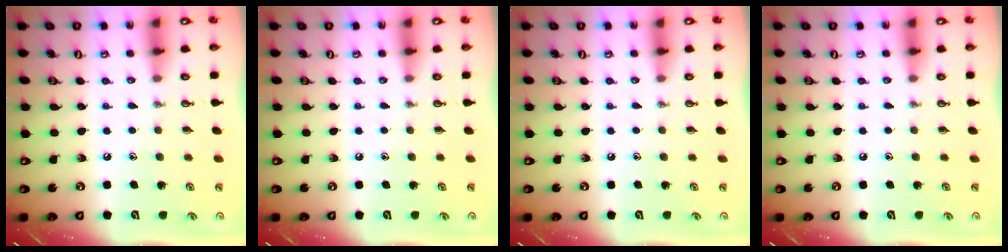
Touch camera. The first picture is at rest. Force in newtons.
{"total": 0.0}
{"total": 0.0}
{"total": 0.0}